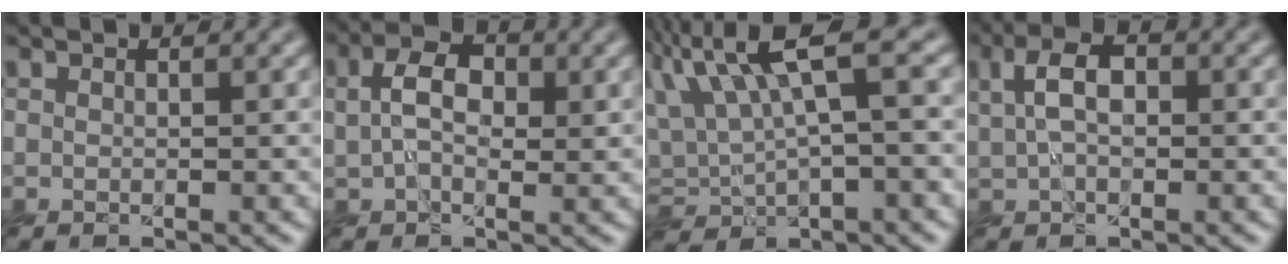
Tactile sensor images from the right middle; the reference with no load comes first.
{"total": 4.5, "force": [0.4, 2.9, 3.5], "torque": [-0.067, 0.006, -0.004]}
{"total": 6.1, "force": [1.4, 1.7, 5.7], "torque": [-0.105, 0.015, 0.018]}
{"total": 4.2, "force": [0.3, 2.5, 3.3], "torque": [-0.063, 0.011, -0.004]}